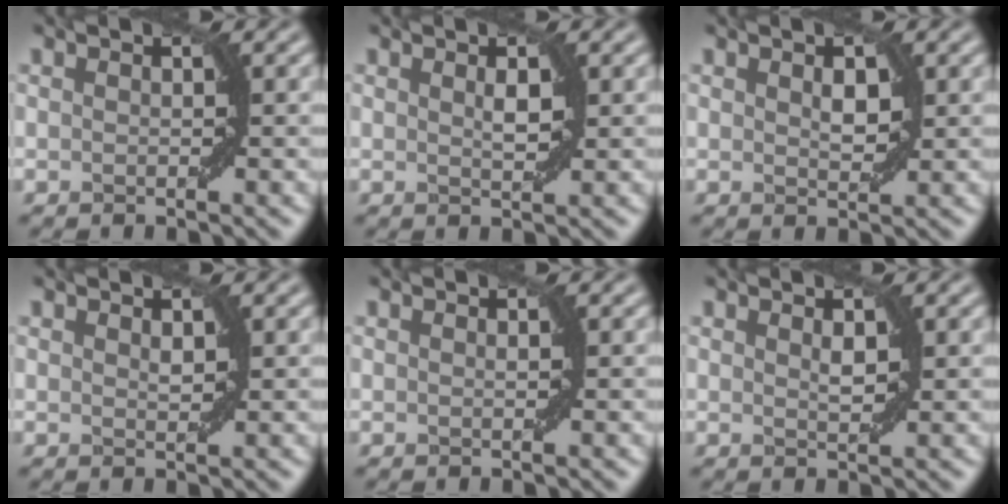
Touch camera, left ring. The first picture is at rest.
{"total": 1.1, "force": [0.5, 0.3, 1.0], "torque": [-0.019, 0.000, 0.011]}
{"total": 1.6, "force": [0.5, 0.8, 1.2], "torque": [-0.021, 0.001, 0.013]}
{"total": 0.6, "force": [0.5, 0.2, 0.4], "torque": [-0.008, -0.002, 0.011]}
{"total": 0.0}
{"total": 0.9, "force": [0.5, 0.2, 0.7], "torque": [-0.014, -0.001, 0.012]}